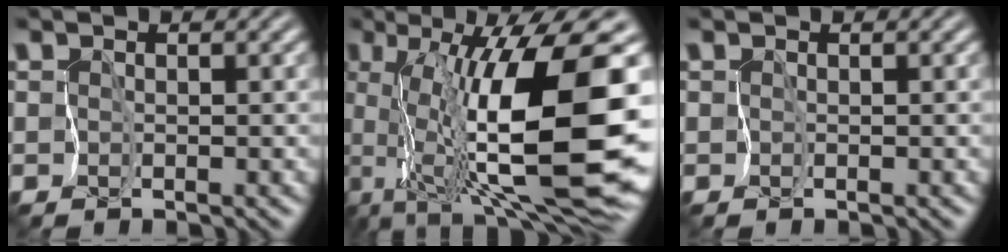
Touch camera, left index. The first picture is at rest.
{"total": 15.0, "force": [0.0, 4.0, 14.5], "torque": [-0.210, -0.002, 0.000]}
{"total": 0.0}